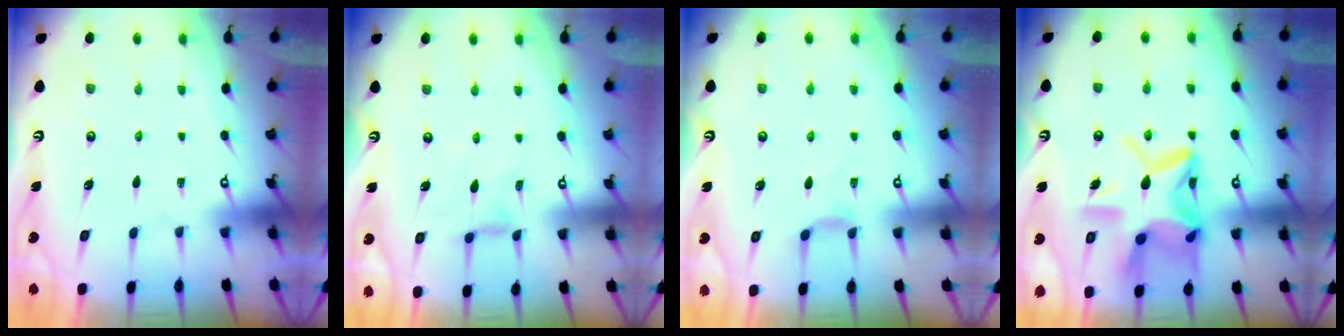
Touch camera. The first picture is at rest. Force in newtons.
{"total": 2.1, "press": 2.1, "slide": 0.5}
{"total": 3.8, "press": 3.8, "slide": 0.6}
{"total": 18.2, "press": 18.1, "slide": 1.3}